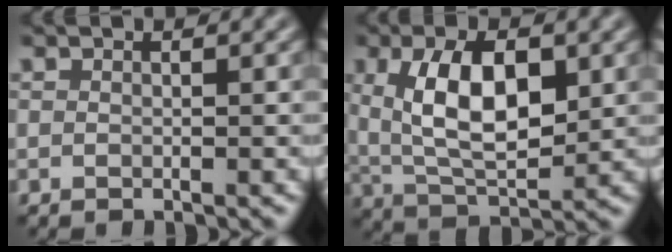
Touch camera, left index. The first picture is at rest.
{"total": 7.9, "force": [1.2, 3.9, 6.8], "torque": [-0.127, -0.001, 0.024]}